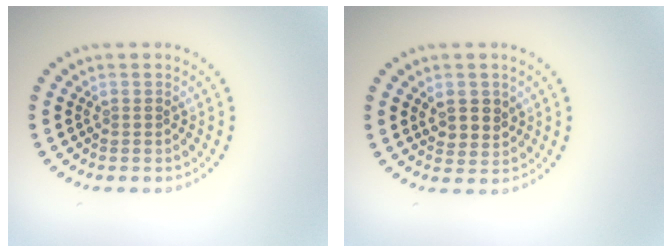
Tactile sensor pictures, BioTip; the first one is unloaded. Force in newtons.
{"total": 2.5, "press": 2.3, "slide": 1.0}